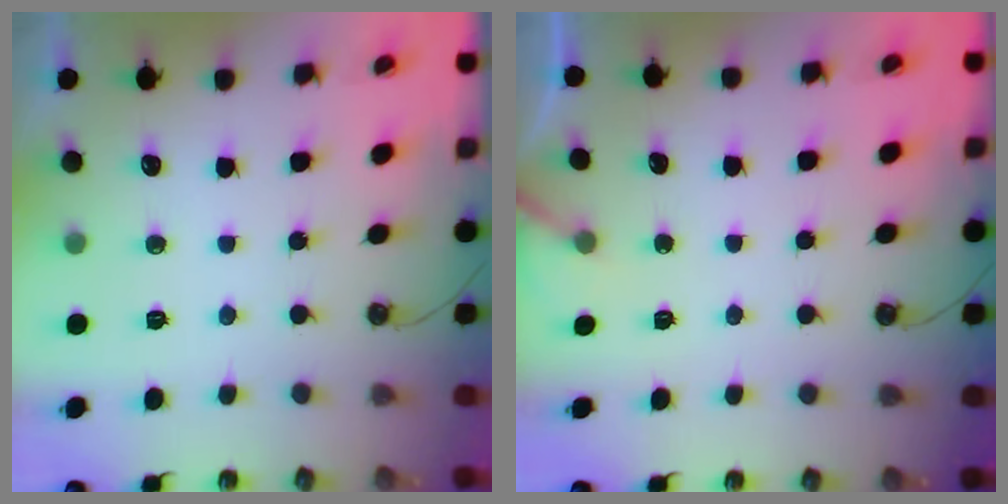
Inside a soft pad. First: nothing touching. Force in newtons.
{"total": 3.0, "press": 3.0, "slide": 0.3}